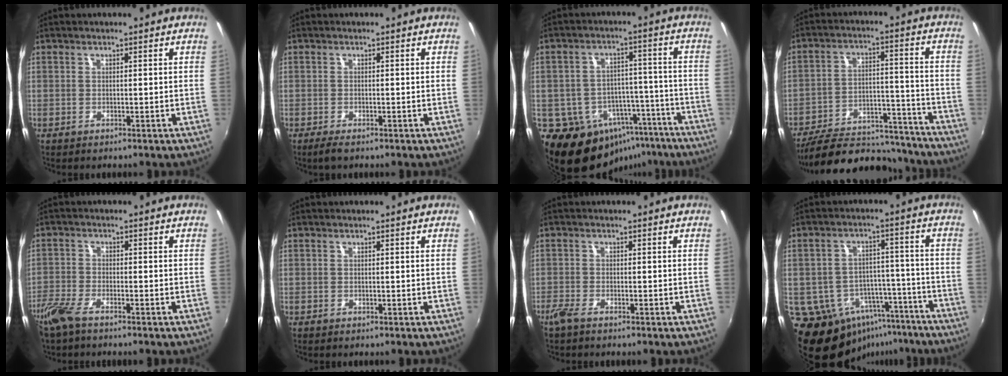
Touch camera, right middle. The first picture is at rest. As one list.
[{"total": 1.8, "force": [-1.3, 0.3, 1.2], "torque": [-0.025, -0.009, -0.024]}, {"total": 14.9, "force": [-9.1, 10.5, 5.5], "torque": [-0.103, 0.027, -0.097]}, {"total": 22.8, "force": [-20.1, 7.1, 8.0], "torque": [-0.152, 0.017, -0.269]}, {"total": 5.4, "force": [-4.2, 1.4, 3.0], "torque": [-0.083, -0.011, -0.089]}, {"total": 0.0}, {"total": 2.4, "force": [-1.9, 0.4, 1.4], "torque": [-0.036, -0.008, -0.039]}, {"total": 15.8, "force": [-10.8, 10.3, 5.4], "torque": [-0.112, 0.020, -0.130]}]